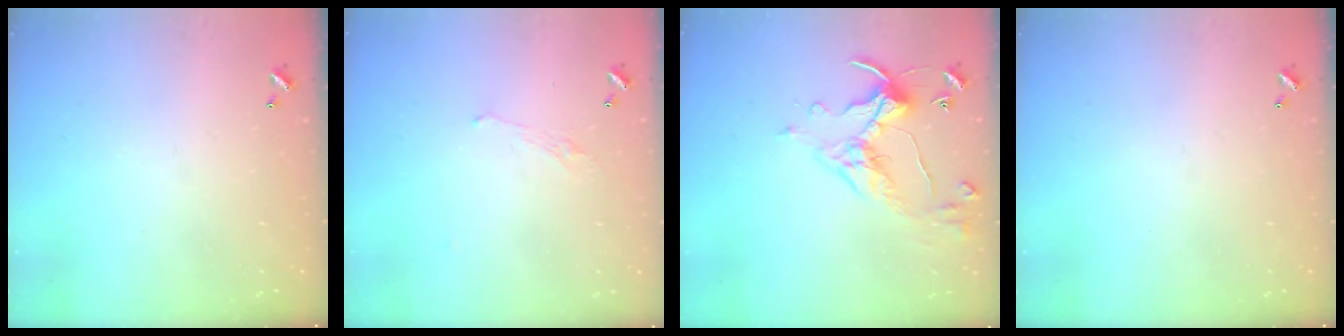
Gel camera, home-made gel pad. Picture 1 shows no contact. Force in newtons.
{"total": 0.9, "press": 0.4, "slide": 0.8}
{"total": 5.8, "press": 5.8, "slide": 0.7}
{"total": 0.0}